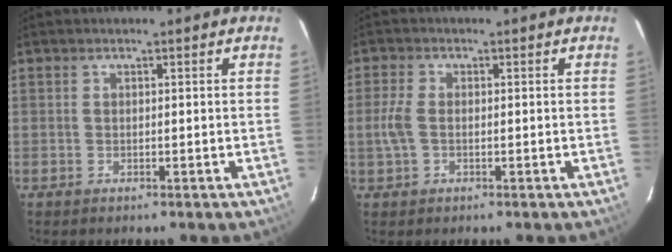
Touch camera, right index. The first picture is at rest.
{"total": 3.6, "force": [-0.4, 2.0, 3.0], "torque": [-0.075, 0.002, -0.007]}